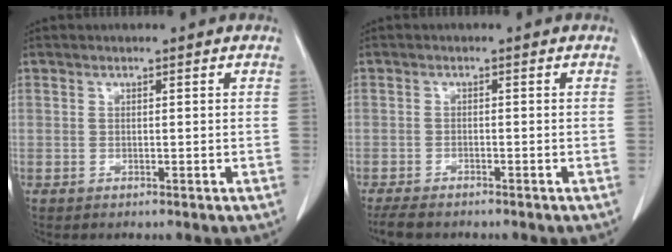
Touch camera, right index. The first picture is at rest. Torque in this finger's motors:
{"motor_torque": [0.32, -0.32, 0.06, 0.01]}